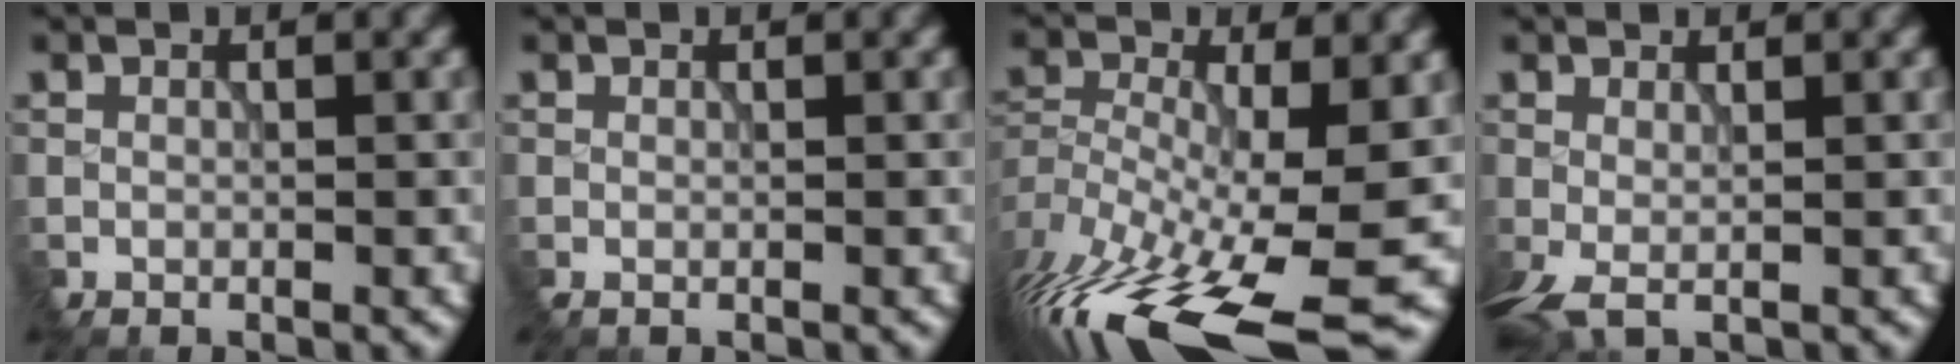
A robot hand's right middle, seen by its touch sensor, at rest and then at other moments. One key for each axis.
{"total": 0.0}
{"total": 14.2, "fx": -6.9, "fy": 4.9, "fz": 11.4, "tx": -0.231, "ty": -0.020, "tz": -0.104}
{"total": 1.7, "fx": 0.2, "fy": 0.3, "fz": 1.7, "tx": -0.033, "ty": 0.004, "tz": 0.001}